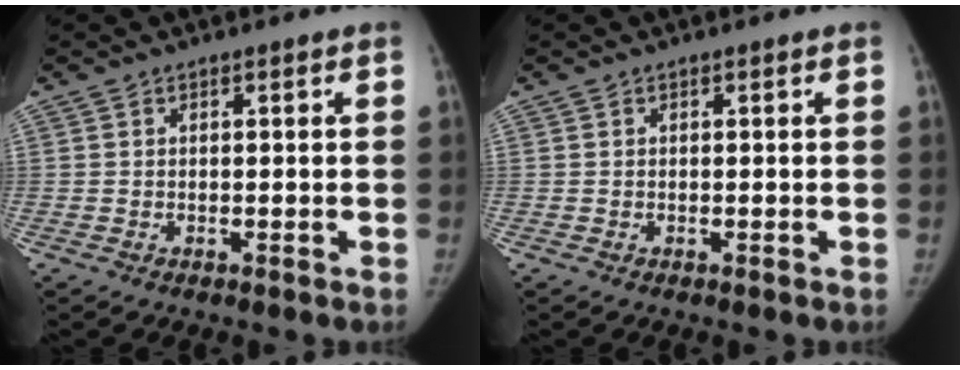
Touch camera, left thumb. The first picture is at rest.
{"total": 0.0}